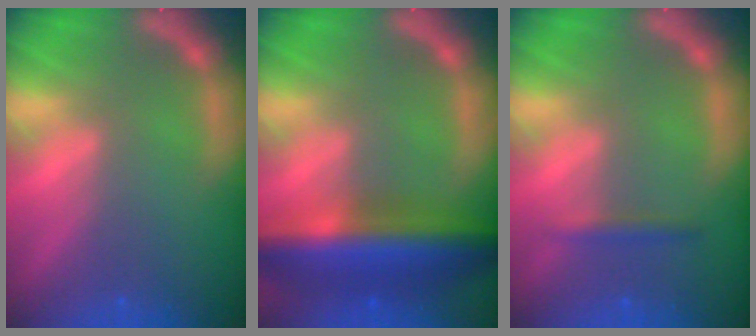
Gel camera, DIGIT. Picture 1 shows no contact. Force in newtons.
{"total": 10.0}
{"total": 1.4}